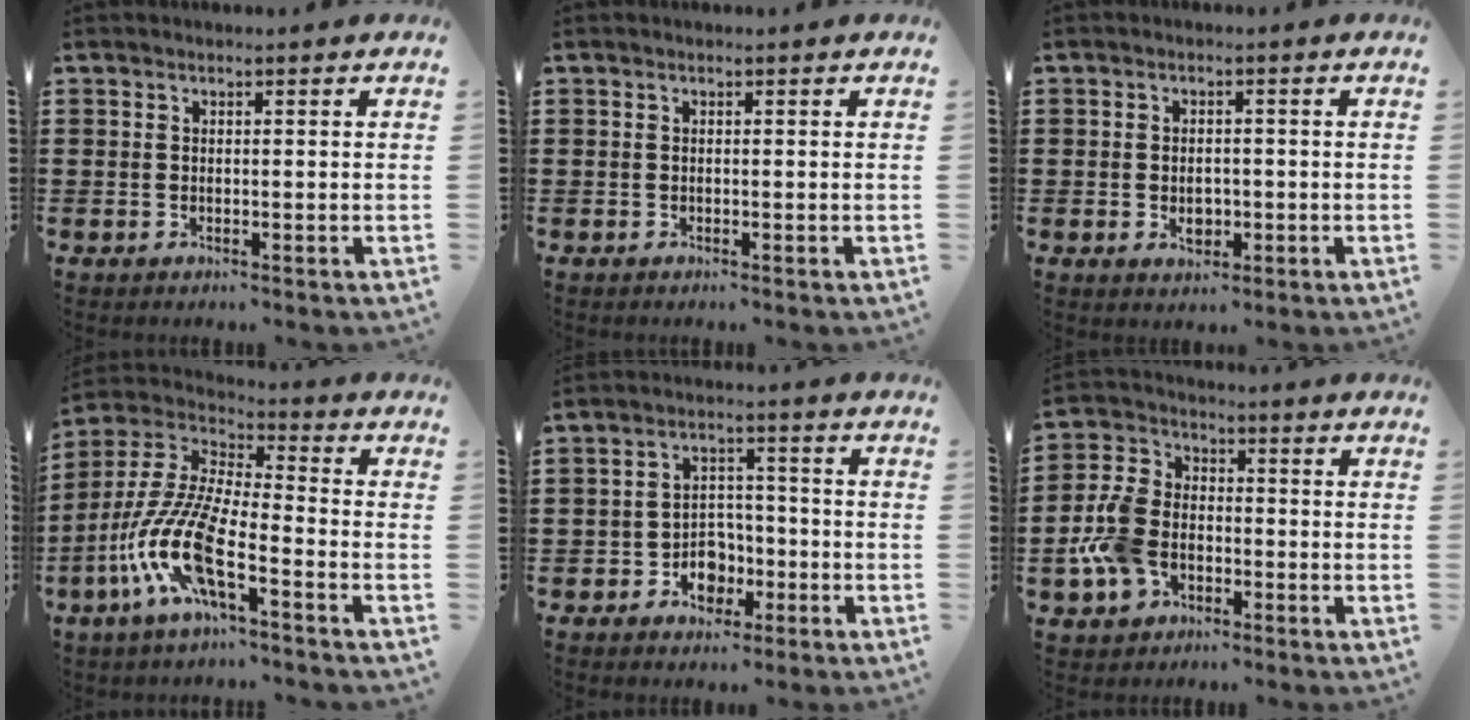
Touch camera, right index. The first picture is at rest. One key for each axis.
{"total": 0.0}
{"total": 2.9, "fx": -0.6, "fy": 1.8, "fz": 2.1, "tx": -0.033, "ty": -0.001, "tz": -0.013}
{"total": 12.2, "fx": -6.6, "fy": 2.8, "fz": 9.9, "tx": -0.247, "ty": -0.018, "tz": -0.141}
{"total": 4.9, "fx": -2.3, "fy": 3.8, "fz": 2.1, "tx": -0.035, "ty": 0.008, "tz": -0.043}
{"total": 8.4, "fx": -2.8, "fy": 5.8, "fz": 5.4, "tx": -0.152, "ty": 0.008, "tz": -0.061}